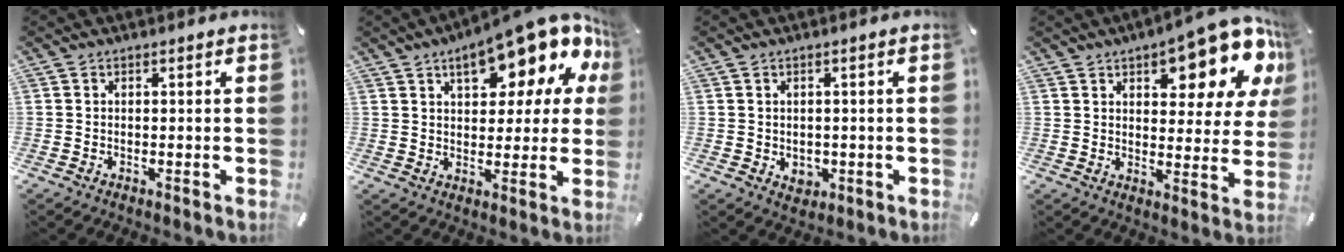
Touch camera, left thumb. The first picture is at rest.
{"total": 17.2, "force": [10.4, 7.2, 11.7], "torque": [-0.153, -0.063, 0.167]}
{"total": 3.1, "force": [-0.4, 2.8, 1.3], "torque": [-0.006, -0.003, -0.009]}
{"total": 16.4, "force": [9.5, 7.0, 11.4], "torque": [-0.132, -0.067, 0.155]}